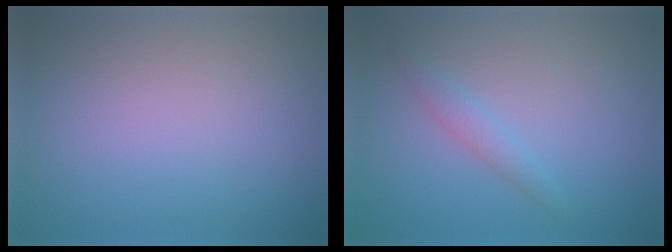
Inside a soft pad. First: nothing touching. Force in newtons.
{"total": 1.4, "press": 1.4, "slide": 0.1}